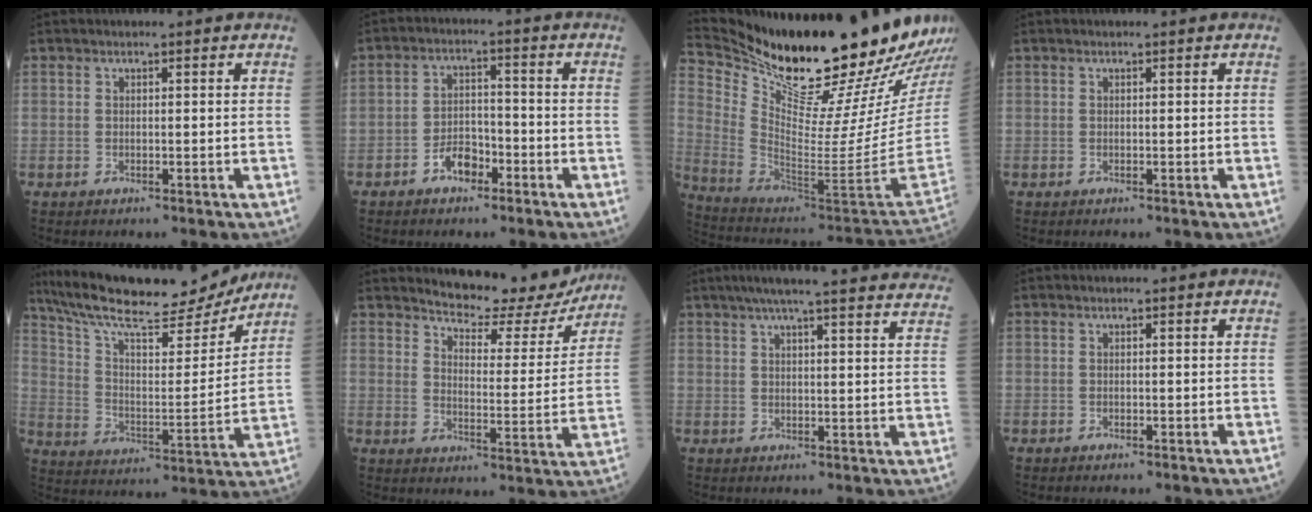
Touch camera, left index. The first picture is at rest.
{"total": 4.4, "force": [-2.7, 2.4, 2.4], "torque": [-0.045, 0.009, -0.051]}
{"total": 31.2, "force": [26.7, 3.2, 15.8], "torque": [-0.273, -0.103, 0.394]}
{"total": 0.0}
{"total": 20.0, "force": [17.8, 3.1, 8.6], "torque": [-0.152, -0.002, 0.280]}
{"total": 13.2, "force": [12.5, 3.1, 2.9], "torque": [-0.038, -0.026, 0.155]}
{"total": 26.7, "force": [24.2, 1.3, 11.3], "torque": [-0.167, -0.024, 0.288]}
{"total": 0.0}